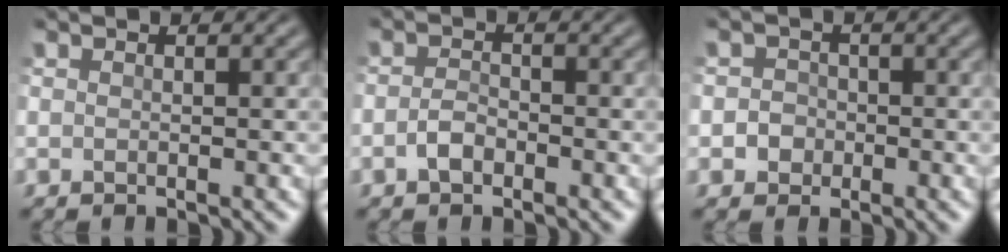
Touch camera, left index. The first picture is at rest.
{"total": 1.3, "force": [-0.6, 0.7, 0.9], "torque": [-0.020, 0.006, -0.016]}
{"total": 2.0, "force": [-0.1, 1.9, 0.4], "torque": [0.018, 0.009, -0.018]}